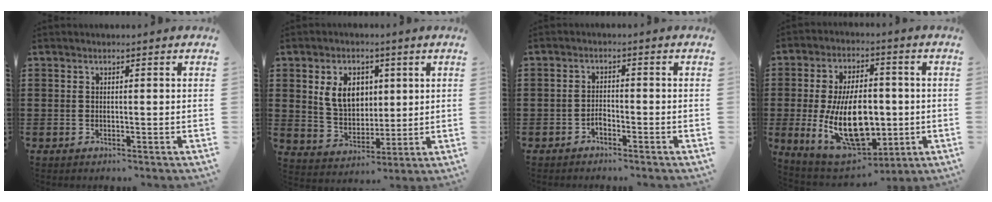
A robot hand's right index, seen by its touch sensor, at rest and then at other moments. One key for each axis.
{"total": 7.5, "fx": 2.1, "fy": 5.6, "fz": 4.6, "tx": -0.102, "ty": 0.008, "tz": 0.032}
{"total": 1.6, "fx": -1.2, "fy": 0.7, "fz": 0.8, "tx": -0.021, "ty": -0.003, "tz": -0.024}
{"total": 15.8, "fx": -1.6, "fy": 8.8, "fz": 13.0, "tx": -0.248, "ty": -0.018, "tz": -0.029}